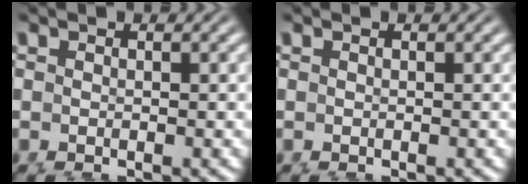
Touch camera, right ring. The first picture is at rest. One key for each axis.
{"total": 0.0}